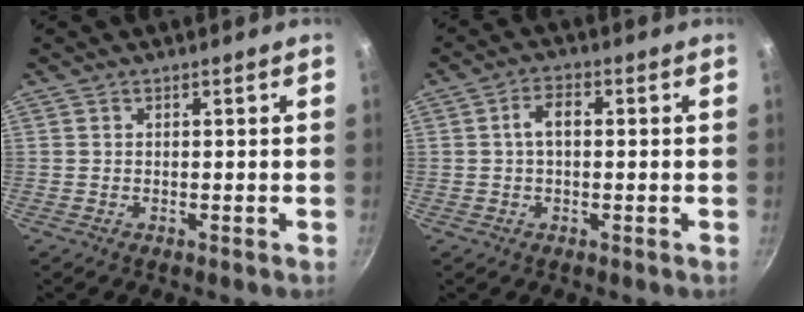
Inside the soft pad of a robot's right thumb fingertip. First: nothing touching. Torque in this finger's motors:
{"motor_torque": [0.55, 1.47, 0.83, -0.32, 0.01]}